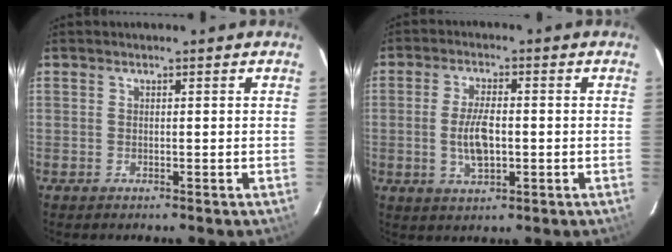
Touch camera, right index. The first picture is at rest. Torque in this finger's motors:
{"motor_torque": [0.00, 0.03, 0.03, 0.02]}